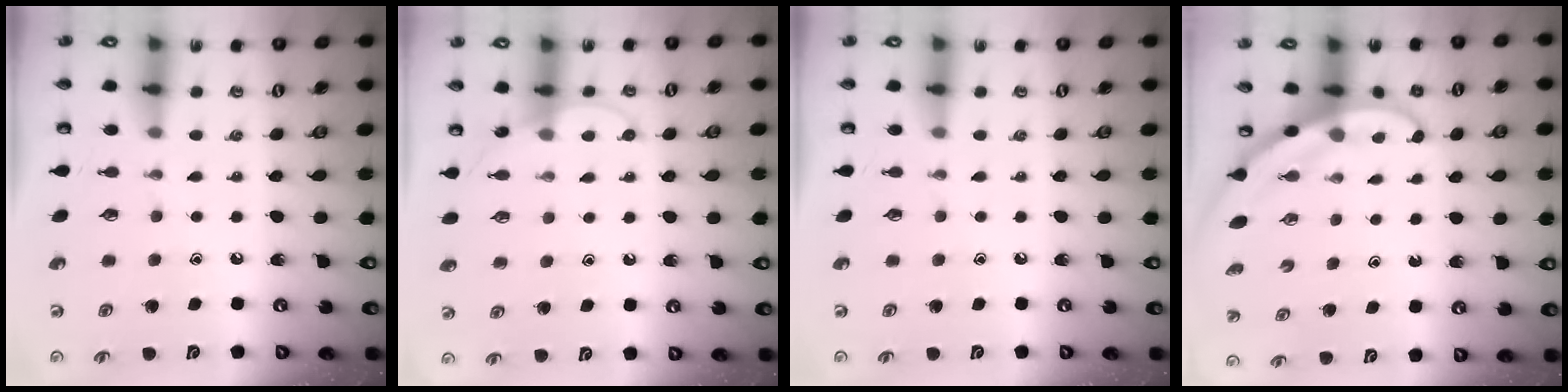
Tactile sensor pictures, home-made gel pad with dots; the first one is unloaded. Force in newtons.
{"total": 6.1, "press": 6.1, "slide": 0.6}
{"total": 0.0}
{"total": 3.0, "press": 3.0, "slide": 0.1}